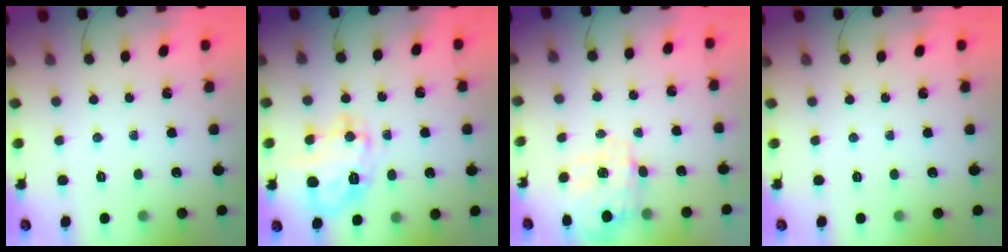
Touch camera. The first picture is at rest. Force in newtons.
{"total": 16.2, "press": 16.2, "slide": 0.9}
{"total": 3.5, "press": 3.3, "slide": 1.0}
{"total": 0.0}